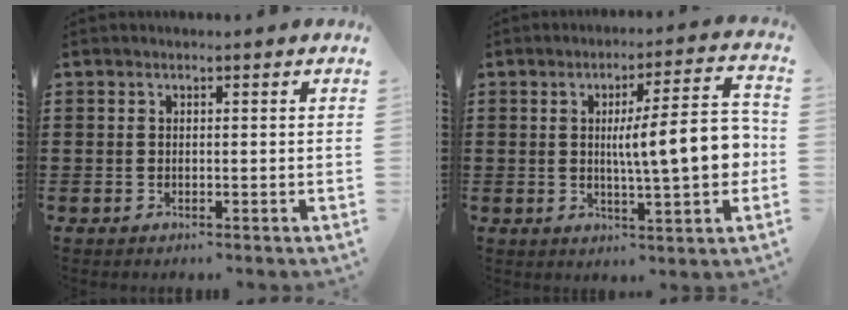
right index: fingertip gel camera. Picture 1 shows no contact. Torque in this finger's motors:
{"motor_torque": [1.69, -0.45, 1.05, 0.21]}